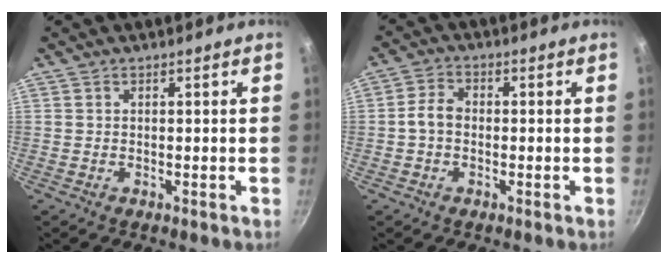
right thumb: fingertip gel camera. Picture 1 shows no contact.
{"total": 4.0, "force": [-0.6, 3.0, 2.6], "torque": [-0.045, 0.019, -0.019]}